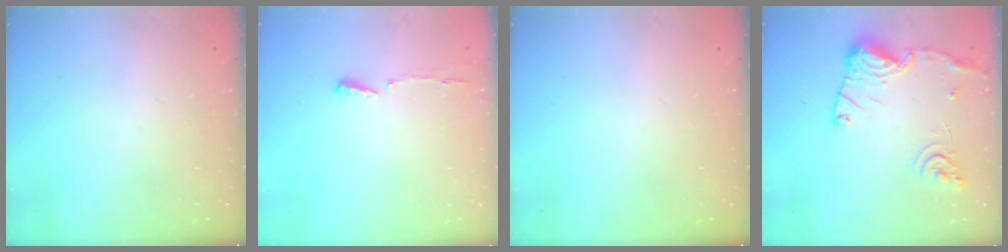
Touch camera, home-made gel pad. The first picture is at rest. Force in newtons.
{"total": 3.4, "press": 3.3, "slide": 0.9}
{"total": 0.0}
{"total": 15.4, "press": 15.3, "slide": 1.5}